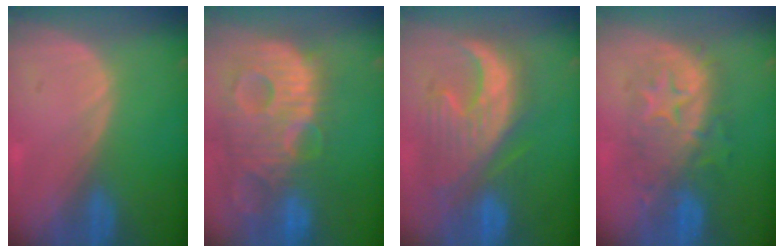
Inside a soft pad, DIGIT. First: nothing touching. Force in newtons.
{"total": 13.9, "press": 12.0, "slide": 7.1}
{"total": 10.5, "press": 10.2, "slide": 2.5}
{"total": 8.4, "press": 8.4, "slide": 0.2}